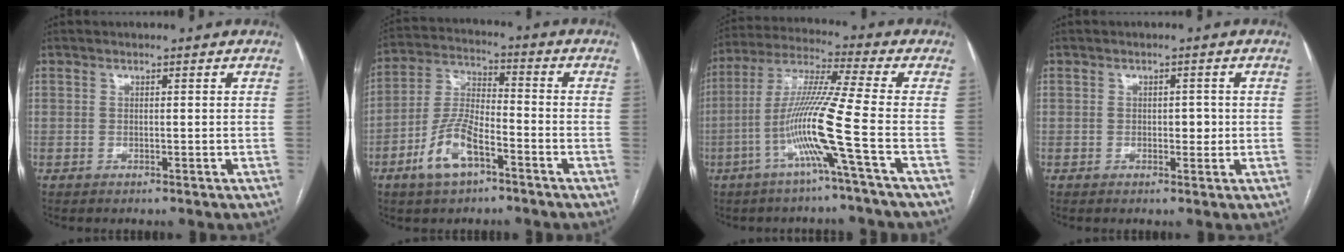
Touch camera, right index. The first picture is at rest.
{"total": 9.8, "force": [-5.2, 3.5, 7.5], "torque": [-0.168, 0.004, -0.097]}
{"total": 12.3, "force": [-4.4, -2.4, 11.2], "torque": [-0.225, -0.003, -0.092]}
{"total": 2.2, "force": [-0.1, 1.4, 1.7], "torque": [-0.021, 0.005, 0.000]}